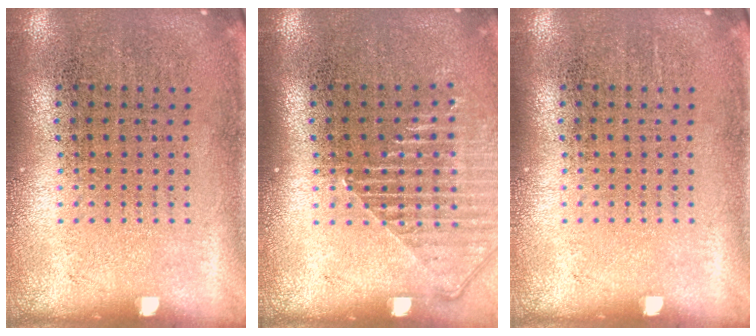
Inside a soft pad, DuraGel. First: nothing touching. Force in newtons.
{"total": 1.4, "press": 1.3, "slide": 0.5}
{"total": 0.0}